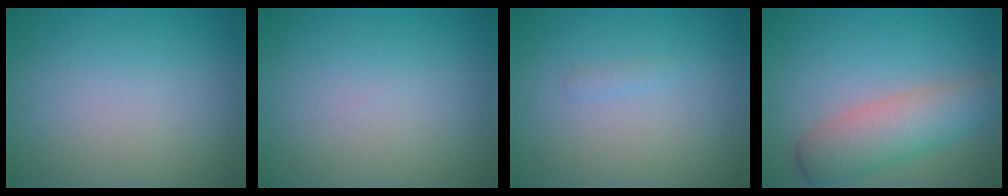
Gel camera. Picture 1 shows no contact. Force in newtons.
{"total": 0.0}
{"total": 0.6, "press": 0.6, "slide": 0.1}
{"total": 5.4, "press": 5.4, "slide": 0.3}